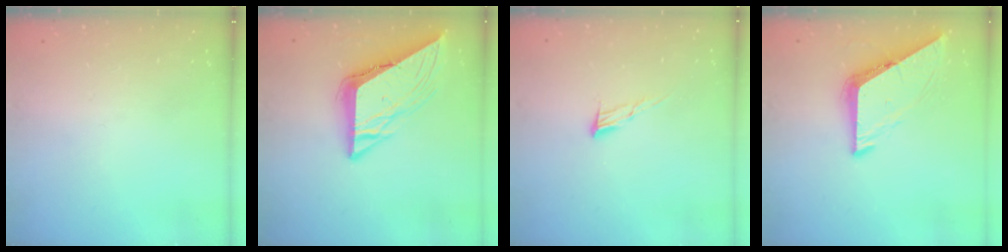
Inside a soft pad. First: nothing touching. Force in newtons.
{"total": 12.0, "press": 12.0, "slide": 1.3}
{"total": 7.3, "press": 7.2, "slide": 1.2}
{"total": 7.0, "press": 7.0, "slide": 0.5}